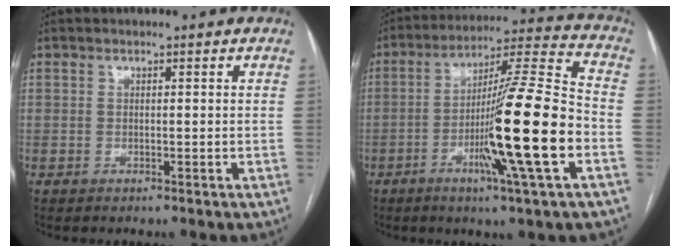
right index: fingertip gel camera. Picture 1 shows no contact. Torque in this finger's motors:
{"motor_torque": [1.49, -0.65, 0.70, 0.21]}